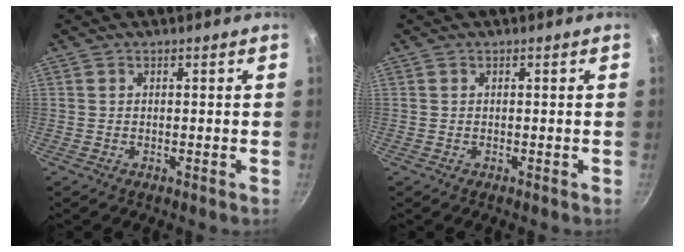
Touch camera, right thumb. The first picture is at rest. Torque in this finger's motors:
{"motor_torque": [-0.02, -0.02, 0.01, 0.01, 0.04]}